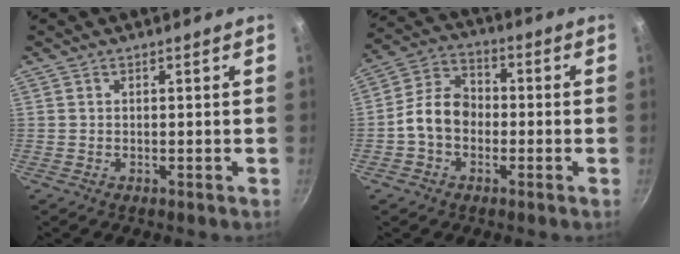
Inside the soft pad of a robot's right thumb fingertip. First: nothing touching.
{"total": 8.9, "force": [-1.7, 6.8, 5.6], "torque": [-0.076, 0.031, -0.049]}